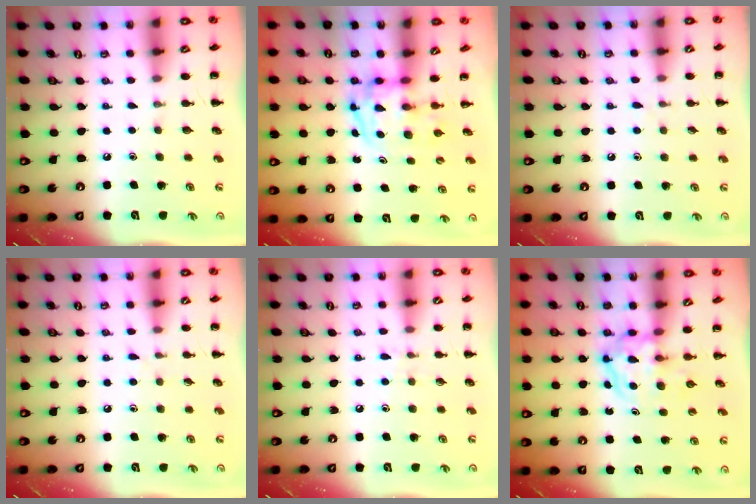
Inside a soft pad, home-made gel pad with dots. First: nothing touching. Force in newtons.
{"total": 4.0, "press": 3.9, "slide": 0.6}
{"total": 4.9, "press": 4.5, "slide": 1.8}
{"total": 3.0, "press": 2.7, "slide": 1.4}
{"total": 5.4, "press": 5.1, "slide": 1.7}
{"total": 3.8, "press": 3.8, "slide": 0.4}